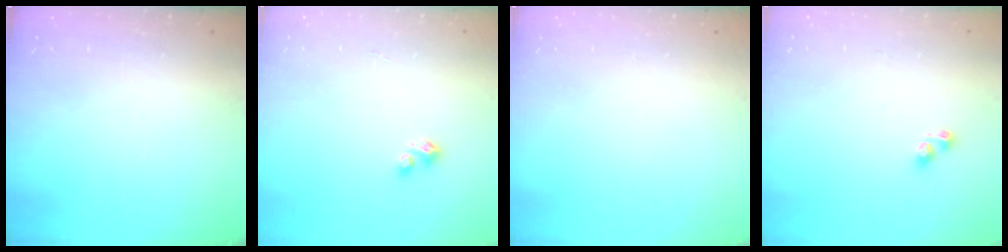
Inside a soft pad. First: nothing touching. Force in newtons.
{"total": 3.0, "press": 2.9, "slide": 0.2}
{"total": 0.0}
{"total": 3.4, "press": 3.4, "slide": 0.3}